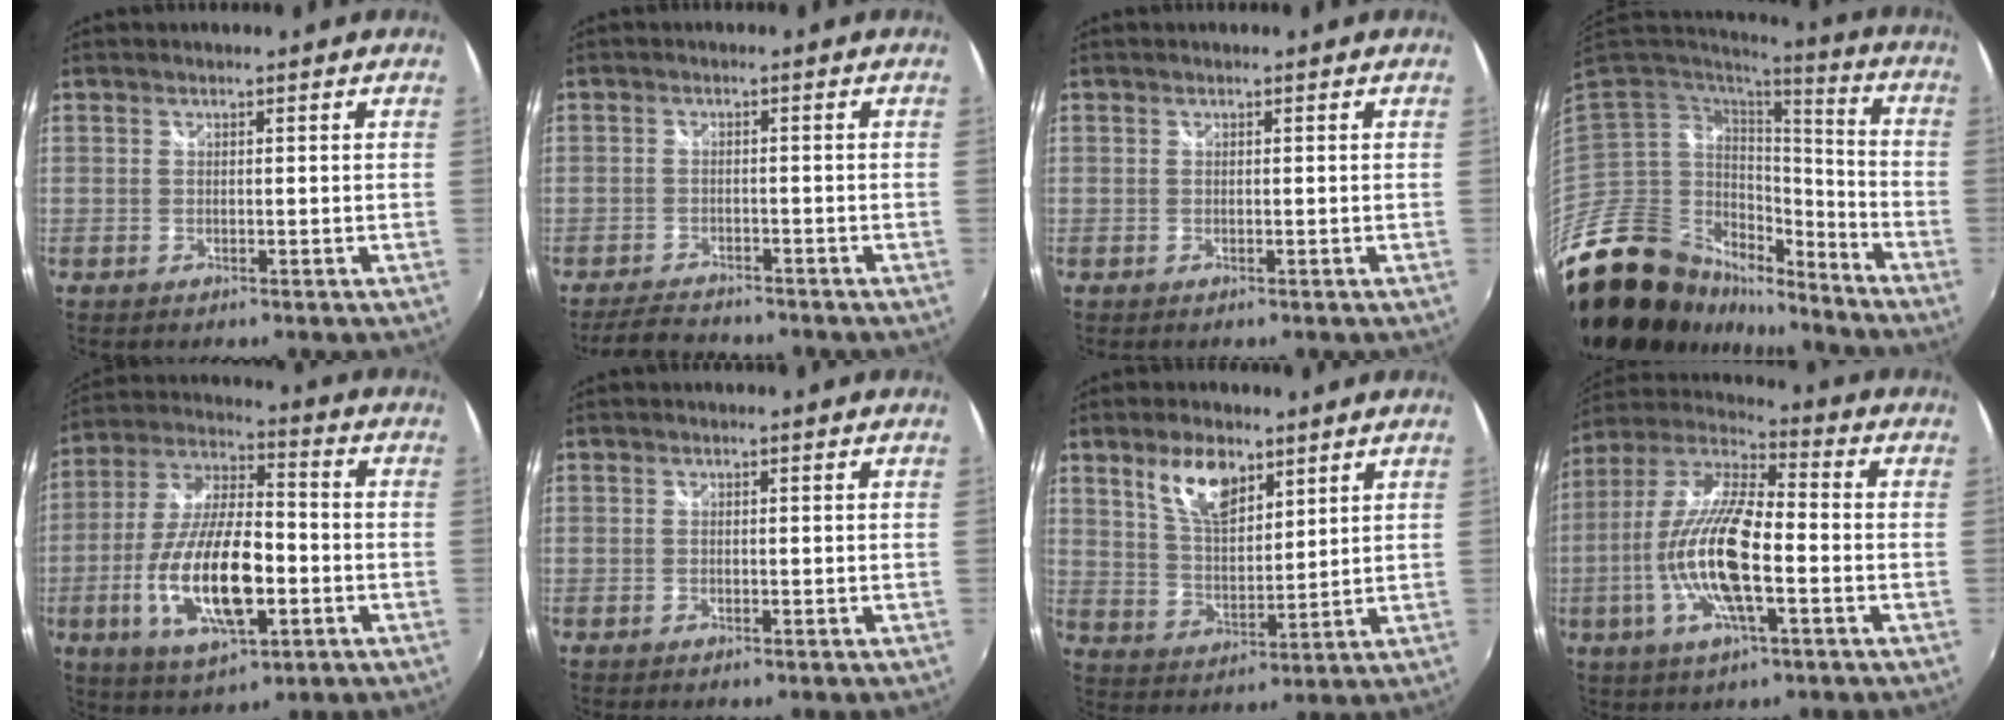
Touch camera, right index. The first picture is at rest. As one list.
[{"total": 5.0, "force": [-4.4, 2.0, 0.9], "torque": [-0.041, 0.003, -0.075]}, {"total": 0.0}, {"total": 23.0, "force": [-17.2, 10.5, 11.2], "torque": [-0.214, -0.006, -0.283]}, {"total": 18.6, "force": [-5.2, 6.8, 16.6], "torque": [-0.337, -0.012, -0.091]}, {"total": 0.0}, {"total": 9.4, "force": [5.6, 4.3, 6.2], "torque": [-0.113, 0.009, 0.111]}, {"total": 16.9, "force": [-4.0, 4.7, 15.7], "torque": [-0.312, -0.004, -0.082]}]